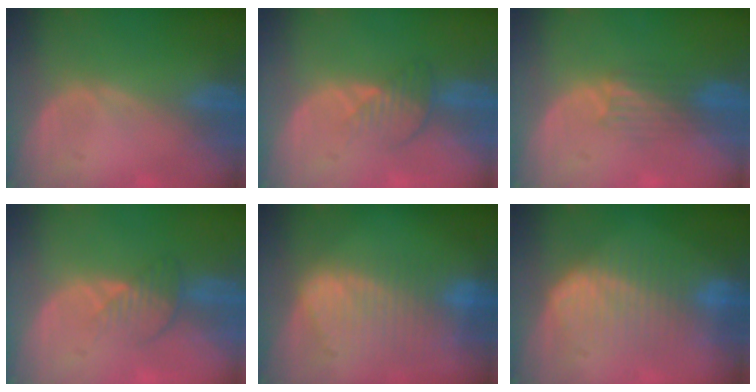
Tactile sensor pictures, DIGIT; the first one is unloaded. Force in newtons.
{"total": 4.0, "press": 3.5, "slide": 2.1}
{"total": 3.4, "press": 3.3, "slide": 0.5}
{"total": 4.0, "press": 3.5, "slide": 2.1}
{"total": 9.2, "press": 8.1, "slide": 4.4}
{"total": 7.8, "press": 7.8, "slide": 0.1}